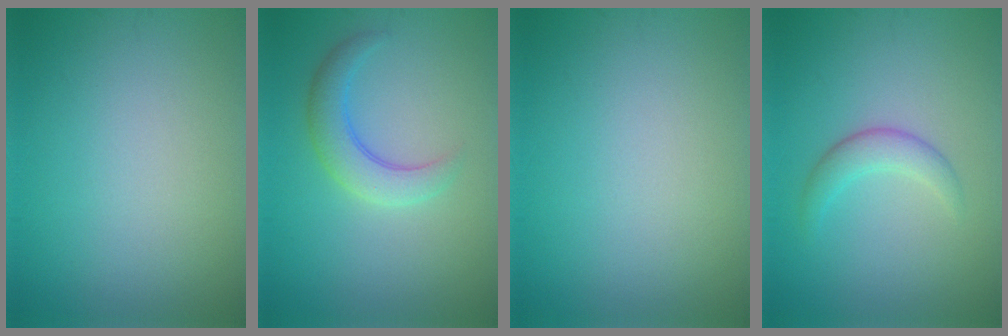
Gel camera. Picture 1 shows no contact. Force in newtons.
{"total": 3.3, "press": 3.3, "slide": 0.3}
{"total": 0.0}
{"total": 2.2, "press": 2.2, "slide": 0.1}